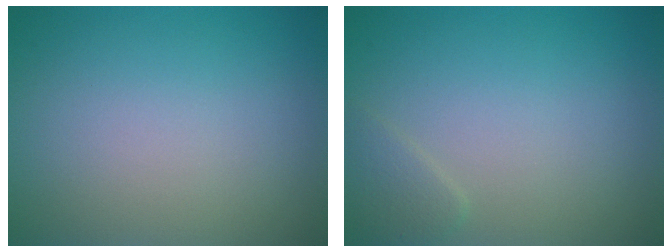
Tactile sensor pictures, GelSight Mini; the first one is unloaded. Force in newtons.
{"total": 1.2, "press": 1.2, "slide": 0.0}